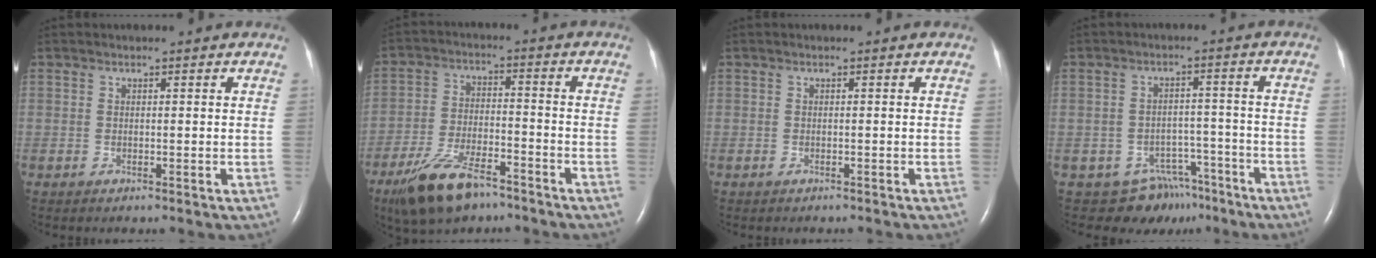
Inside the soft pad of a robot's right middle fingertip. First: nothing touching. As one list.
[{"total": 11.1, "force": [-7.9, 3.6, 6.8], "torque": [-0.138, -0.016, -0.143]}, {"total": 0.9, "force": [-0.8, 0.2, 0.4], "torque": [-0.007, -0.002, -0.008]}, {"total": 7.8, "force": [-6.1, 4.8, 0.1], "torque": [0.014, 0.032, -0.082]}]